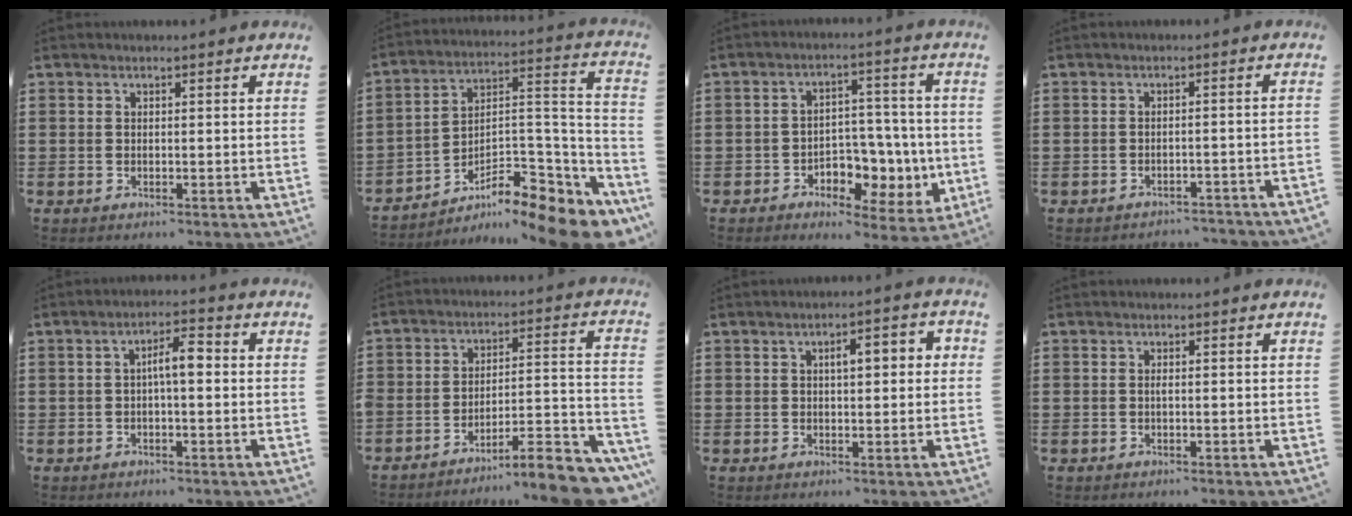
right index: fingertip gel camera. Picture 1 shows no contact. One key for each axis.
{"total": 10.1, "fx": -7.9, "fy": 2.9, "fz": 5.5, "tx": -0.082, "ty": 0.013, "tz": -0.152}
{"total": 6.3, "fx": -1.9, "fy": 5.0, "fz": 3.4, "tx": -0.051, "ty": 0.008, "tz": -0.032}
{"total": 2.4, "fx": -2.3, "fy": 0.0, "fz": 0.5, "tx": -0.013, "ty": -0.001, "tz": -0.049}
{"total": 4.2, "fx": -0.1, "fy": 1.1, "fz": 4.1, "tx": -0.076, "ty": 0.012, "tz": -0.006}
{"total": 8.9, "fx": -7.7, "fy": 1.3, "fz": 4.1, "tx": -0.051, "ty": 0.012, "tz": -0.148}
{"total": 3.8, "fx": 0.5, "fy": 1.4, "fz": 3.5, "tx": -0.051, "ty": 0.003, "tz": 0.001}
{"total": 0.5, "fx": -0.1, "fy": 0.0, "fz": 0.5, "tx": -0.010, "ty": -0.003, "tz": -0.001}